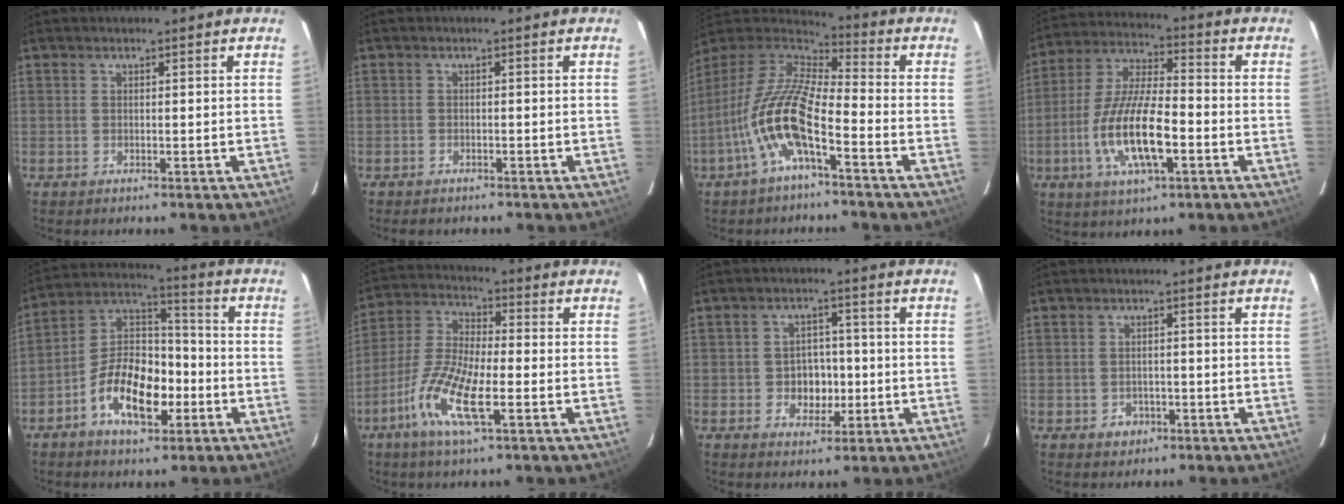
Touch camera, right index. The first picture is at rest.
{"total": 2.1, "force": [-1.8, 0.8, 0.5], "torque": [-0.020, -0.005, -0.030]}
{"total": 14.4, "force": [-6.2, 4.1, 12.3], "torque": [-0.249, -0.006, -0.125]}
{"total": 15.1, "force": [-4.8, 4.8, 13.5], "torque": [-0.281, -0.010, -0.088]}
{"total": 13.8, "force": [-5.8, 7.5, 10.1], "torque": [-0.189, 0.025, -0.096]}
{"total": 12.8, "force": [-5.6, 3.4, 11.0], "torque": [-0.239, -0.008, -0.117]}
{"total": 5.6, "force": [-1.3, 4.8, 2.5], "torque": [-0.052, 0.011, -0.011]}
{"total": 3.1, "force": [-1.5, 2.6, 0.8], "torque": [-0.021, 0.005, -0.015]}